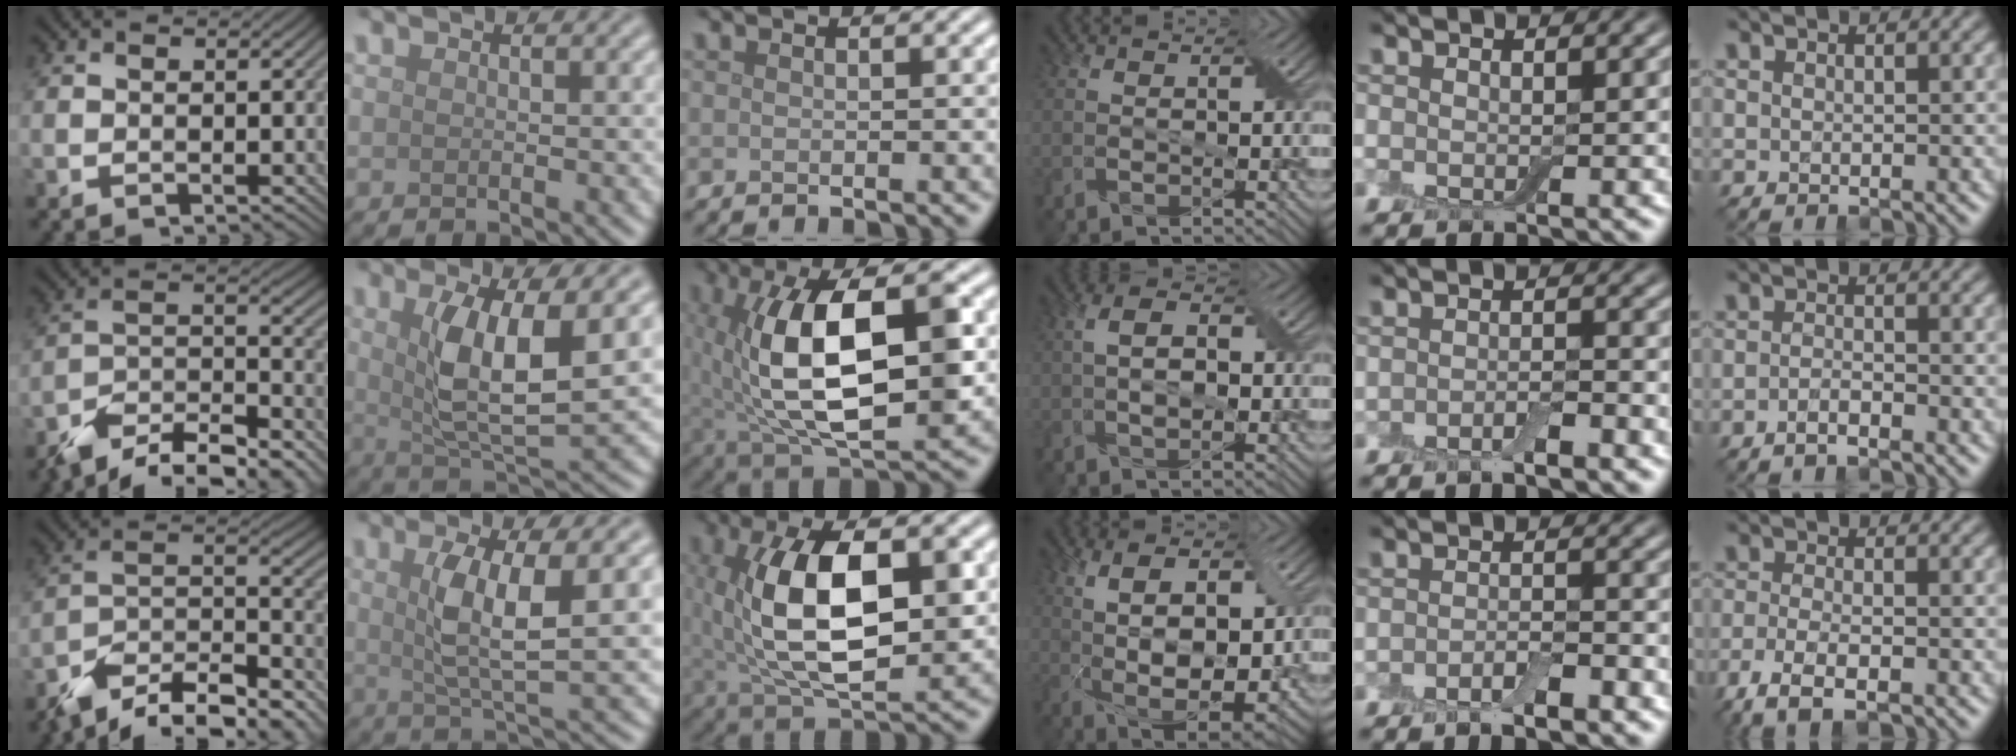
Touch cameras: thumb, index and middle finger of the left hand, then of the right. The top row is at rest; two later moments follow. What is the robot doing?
{"motion": "wrap", "object": "bandage"}